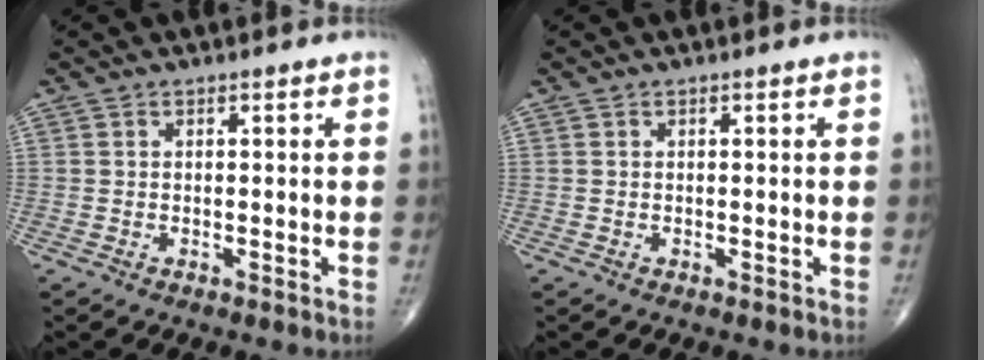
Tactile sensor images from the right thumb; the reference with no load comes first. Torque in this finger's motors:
{"motor_torque": [-0.15, 0.14, -0.06, 0.05, 0.02]}